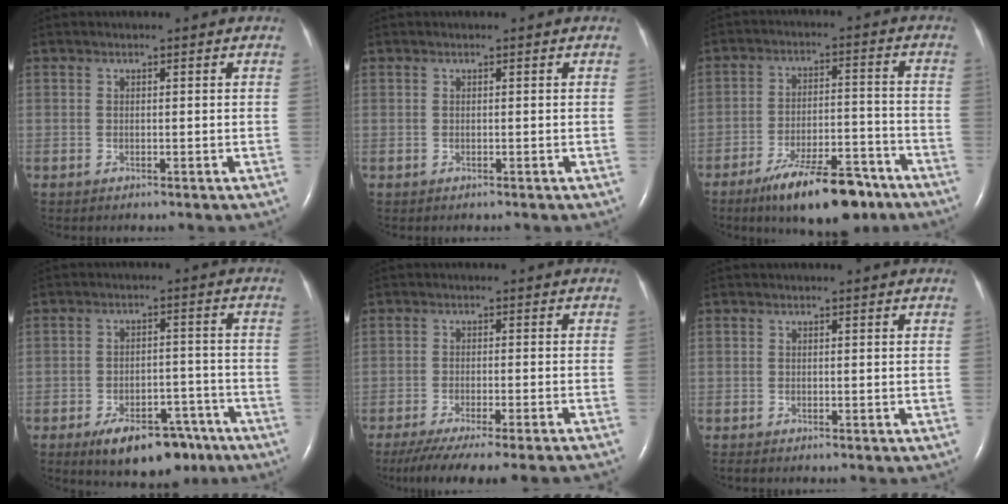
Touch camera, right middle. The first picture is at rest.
{"total": 0.0}
{"total": 13.4, "force": [-9.6, 3.6, 8.6], "torque": [-0.134, 0.002, -0.154]}
{"total": 11.4, "force": [-7.9, 5.2, 6.3], "torque": [-0.080, 0.010, -0.114]}
{"total": 16.6, "force": [-14.8, -0.3, 7.5], "torque": [-0.099, -0.046, -0.207]}
{"total": 1.2, "force": [-1.1, 0.3, 0.6], "torque": [-0.008, -0.002, -0.012]}